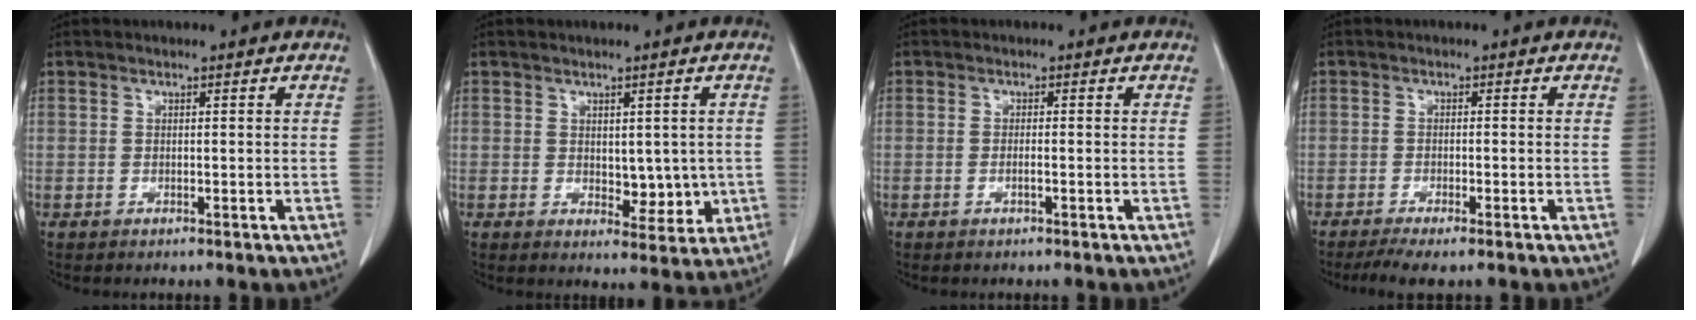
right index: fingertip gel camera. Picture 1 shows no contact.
{"total": 4.9, "force": [0.0, 2.9, 4.0], "torque": [-0.043, -0.009, 0.011]}
{"total": 0.8, "force": [-0.3, 0.0, 0.8], "torque": [-0.016, 0.000, -0.006]}
{"total": 3.7, "force": [-2.7, 0.3, 2.5], "torque": [-0.043, -0.009, -0.048]}